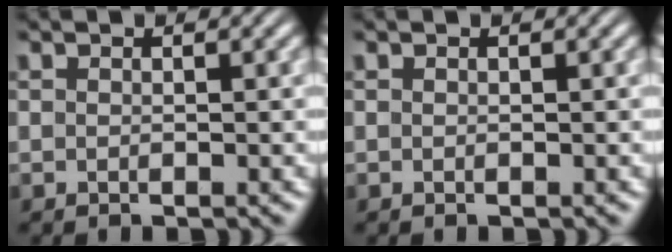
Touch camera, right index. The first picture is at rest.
{"total": 0.0}